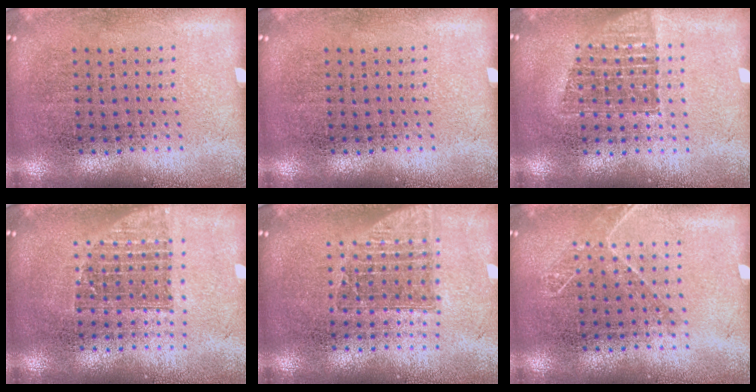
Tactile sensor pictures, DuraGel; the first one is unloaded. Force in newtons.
{"total": 0.0}
{"total": 1.2, "press": 1.1, "slide": 0.6}
{"total": 1.4, "press": 1.1, "slide": 0.8}
{"total": 1.5, "press": 1.2, "slide": 0.9}
{"total": 1.1, "press": 0.9, "slide": 0.5}